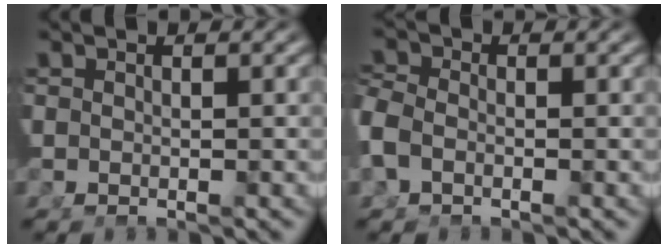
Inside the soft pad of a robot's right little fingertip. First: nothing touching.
{"total": 1.8, "force": [-0.8, 1.1, 1.3], "torque": [-0.039, -0.008, -0.009]}